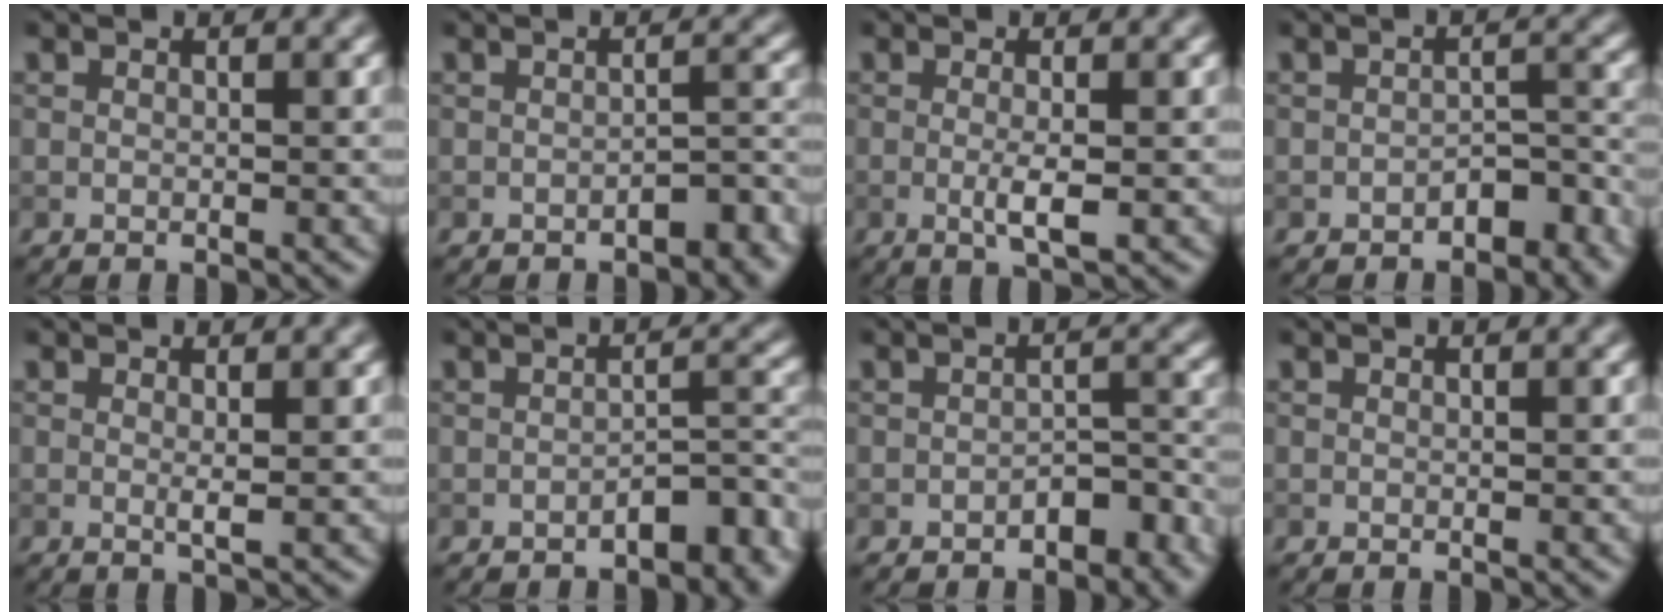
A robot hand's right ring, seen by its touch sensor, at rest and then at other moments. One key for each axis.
{"total": 2.6, "fx": -1.7, "fy": 1.0, "fz": 1.7, "tx": -0.022, "ty": 0.008, "tz": -0.023}
{"total": 2.3, "fx": -0.3, "fy": 0.4, "fz": 2.3, "tx": -0.043, "ty": -0.007, "tz": -0.005}
{"total": 3.5, "fx": -2.3, "fy": 1.9, "fz": 1.9, "tx": -0.019, "ty": 0.004, "tz": -0.033}
{"total": 1.0, "fx": 0.2, "fy": 0.1, "fz": 1.0, "tx": -0.018, "ty": -0.002, "tz": 0.001}
{"total": 3.7, "fx": -2.4, "fy": 1.5, "fz": 2.5, "tx": -0.028, "ty": 0.008, "tz": -0.035}
{"total": 3.1, "fx": -2.0, "fy": 1.6, "fz": 1.8, "tx": -0.021, "ty": 0.006, "tz": -0.030}
{"total": 0.0}